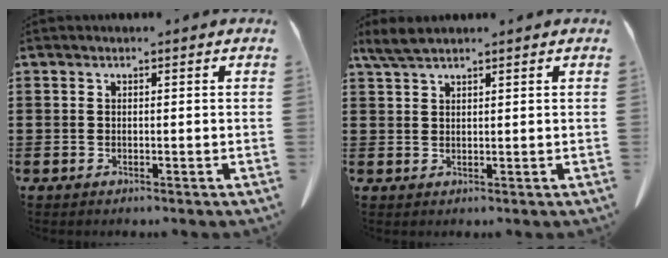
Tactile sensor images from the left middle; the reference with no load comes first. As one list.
[{"total": 3.0, "force": [2.3, 0.6, 1.9], "torque": [-0.042, 0.003, 0.043]}]